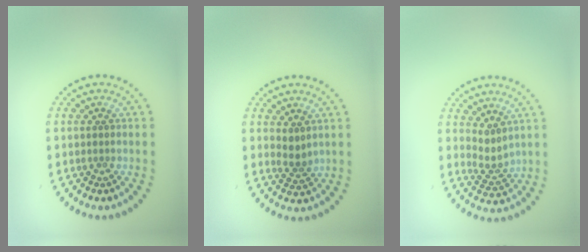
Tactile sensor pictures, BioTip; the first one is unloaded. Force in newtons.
{"total": 1.6, "press": 1.3, "slide": 0.9}
{"total": 2.1, "press": 1.5, "slide": 1.4}